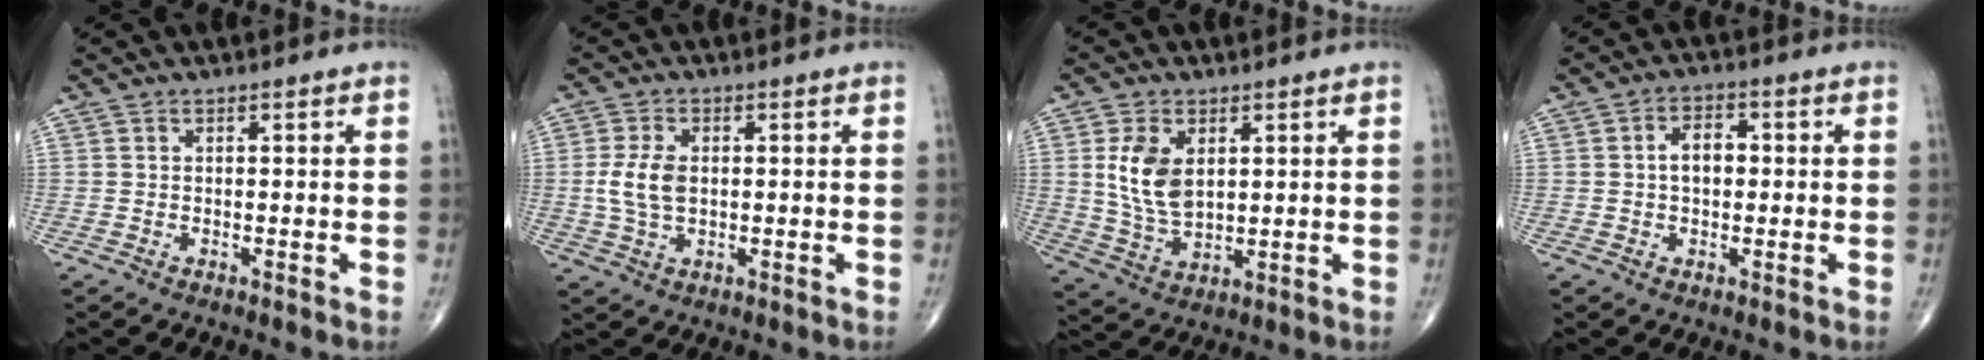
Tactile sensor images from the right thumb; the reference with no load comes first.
{"total": 6.1, "force": [0.2, 3.6, 4.9], "torque": [-0.106, 0.002, 0.006]}
{"total": 9.4, "force": [2.3, 5.7, 7.1], "torque": [-0.130, -0.013, 0.054]}
{"total": 4.8, "force": [0.2, 3.2, 3.7], "torque": [-0.051, 0.014, -0.002]}